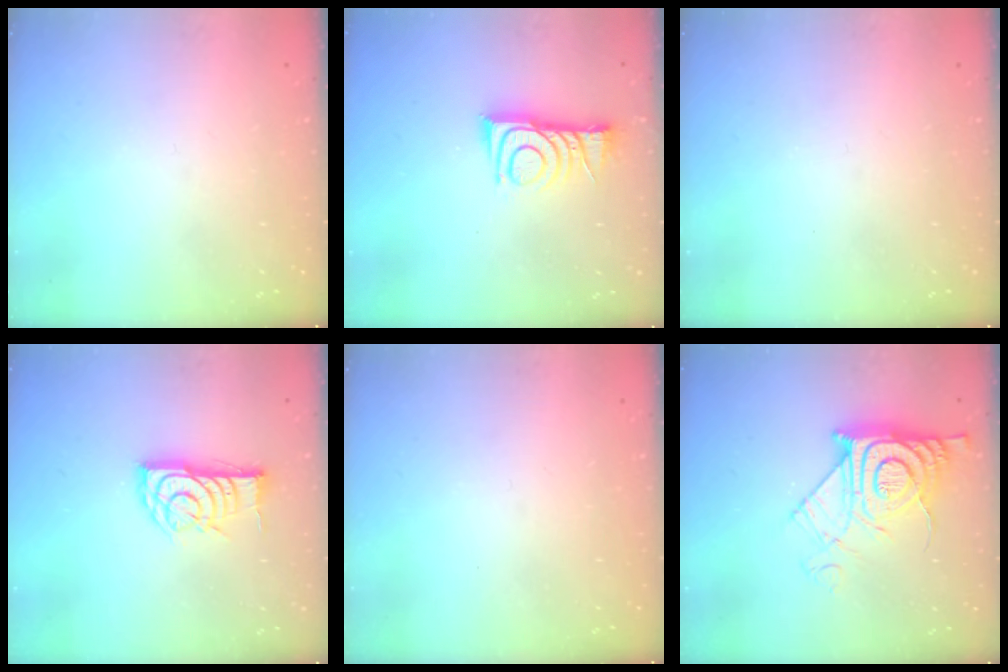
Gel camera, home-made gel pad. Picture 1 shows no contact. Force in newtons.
{"total": 10.0, "press": 10.0, "slide": 0.5}
{"total": 0.0}
{"total": 13.0, "press": 13.0, "slide": 0.8}
{"total": 0.0}
{"total": 14.0, "press": 13.9, "slide": 1.4}